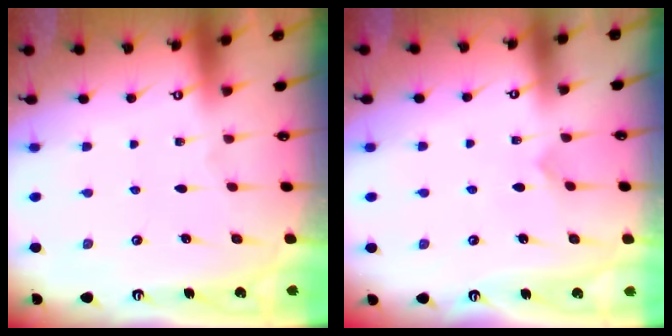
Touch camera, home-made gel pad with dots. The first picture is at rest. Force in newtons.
{"total": 2.7, "press": 2.7, "slide": 0.3}